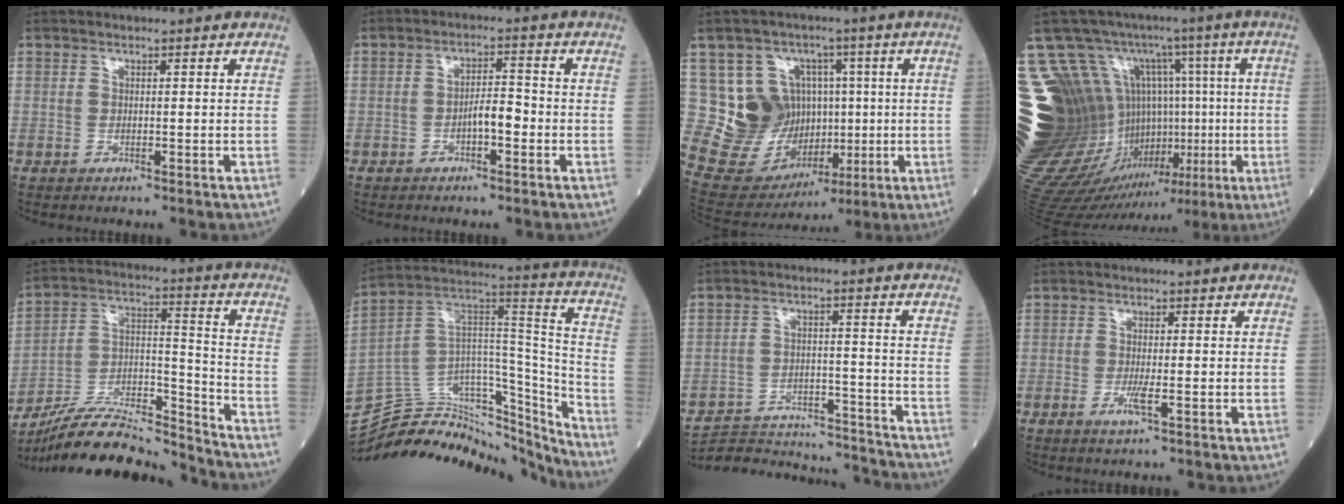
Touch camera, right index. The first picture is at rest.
{"total": 3.5, "force": [-1.3, 1.0, 3.1], "torque": [-0.049, 0.009, -0.022]}
{"total": 14.4, "force": [1.5, 12.2, 7.5], "torque": [-0.144, 0.051, 0.064]}
{"total": 40.8, "force": [-2.2, 27.1, 30.4], "torque": [-0.647, 0.095, -0.014]}
{"total": 18.9, "force": [-17.9, 1.6, 5.7], "torque": [-0.116, 0.018, -0.312]}
{"total": 29.3, "force": [-26.9, 7.1, 9.1], "torque": [-0.147, 0.044, -0.406]}
{"total": 17.6, "force": [-17.3, 2.0, 2.7], "torque": [-0.055, 0.014, -0.247]}
{"total": 2.3, "force": [-0.9, -0.2, 2.1], "torque": [-0.046, -0.006, -0.016]}